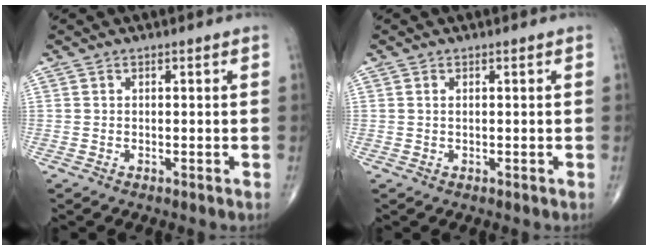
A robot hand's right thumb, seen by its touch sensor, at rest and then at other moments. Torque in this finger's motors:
{"motor_torque": [-0.48, 0.06, -0.22, 0.10, -0.02]}